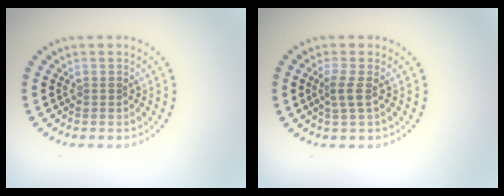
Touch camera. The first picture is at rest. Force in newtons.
{"total": 1.6, "press": 1.3, "slide": 0.9}